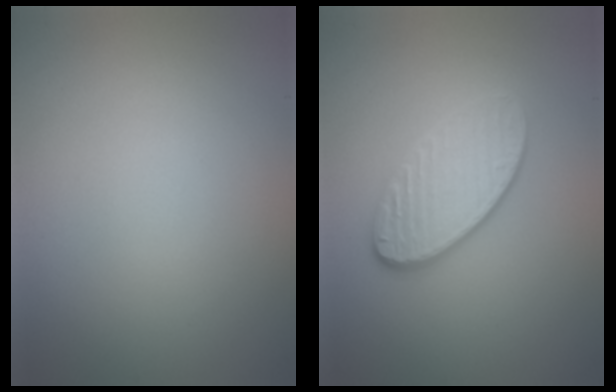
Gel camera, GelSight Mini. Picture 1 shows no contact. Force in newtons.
{"total": 4.3, "press": 3.2, "slide": 2.8}